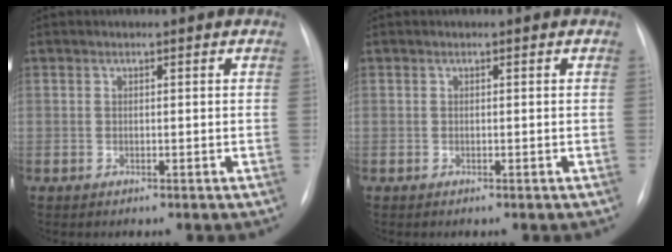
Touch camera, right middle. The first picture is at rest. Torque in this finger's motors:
{"motor_torque": [0.33, -0.33, 0.01, -0.04]}